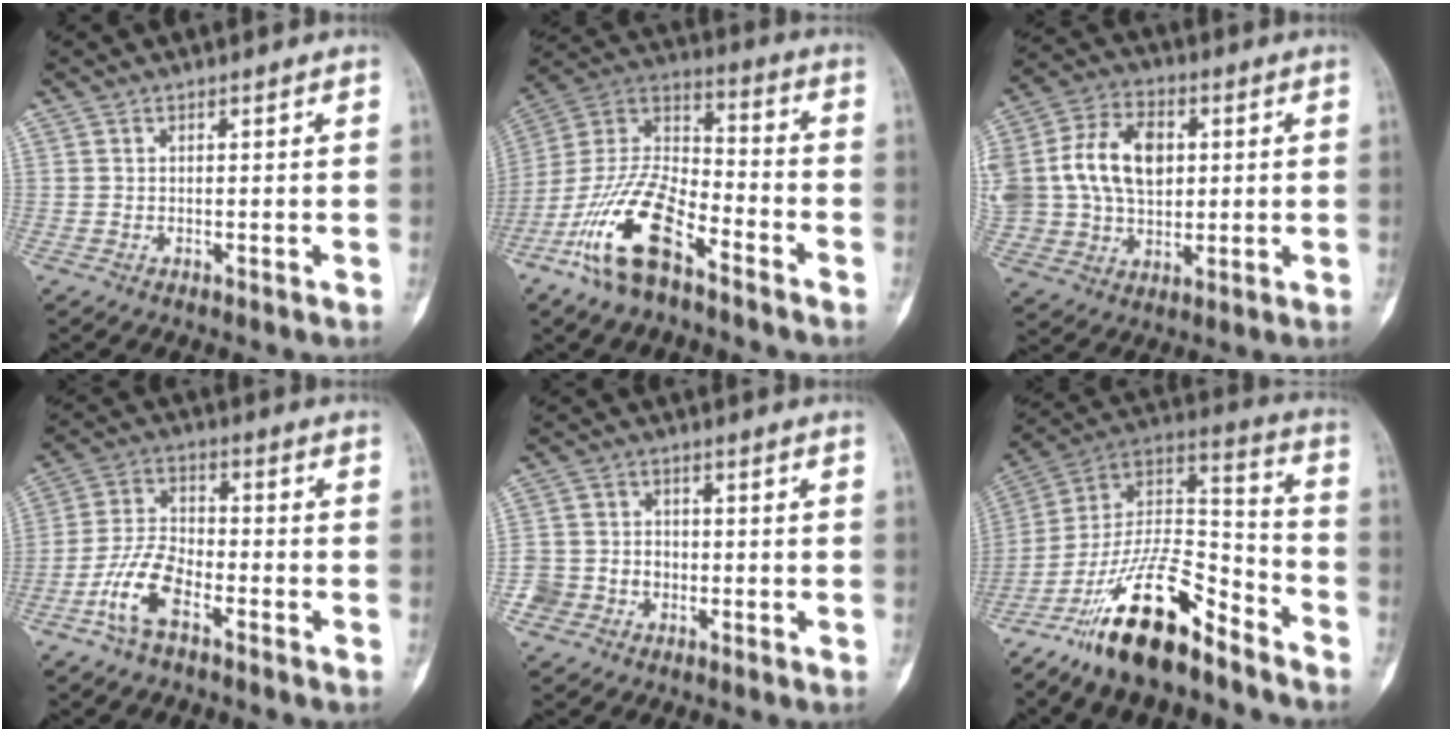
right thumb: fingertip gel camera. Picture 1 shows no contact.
{"total": 17.6, "force": [-10.1, 7.5, 12.3], "torque": [-0.232, 0.063, -0.200]}
{"total": 19.4, "force": [2.7, 14.0, 13.2], "torque": [-0.258, 0.016, 0.057]}
{"total": 9.5, "force": [-5.0, 4.5, 6.7], "torque": [-0.133, 0.030, -0.102]}
{"total": 6.2, "force": [-2.1, 5.7, 1.6], "torque": [-0.001, 0.025, -0.037]}
{"total": 20.9, "force": [-14.3, 7.7, 13.1], "torque": [-0.217, 0.098, -0.254]}